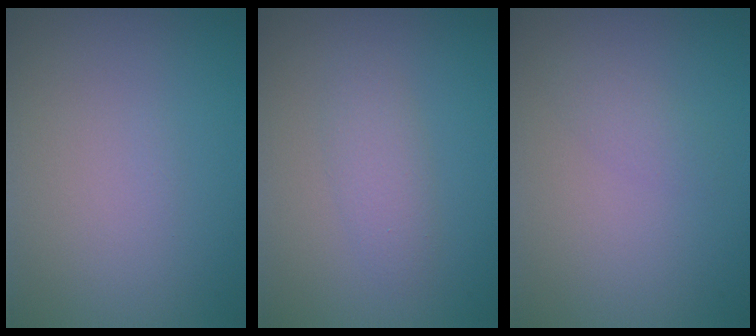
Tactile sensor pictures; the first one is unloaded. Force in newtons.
{"total": 2.1, "press": 2.1, "slide": 0.1}
{"total": 1.1, "press": 1.1, "slide": 0.0}